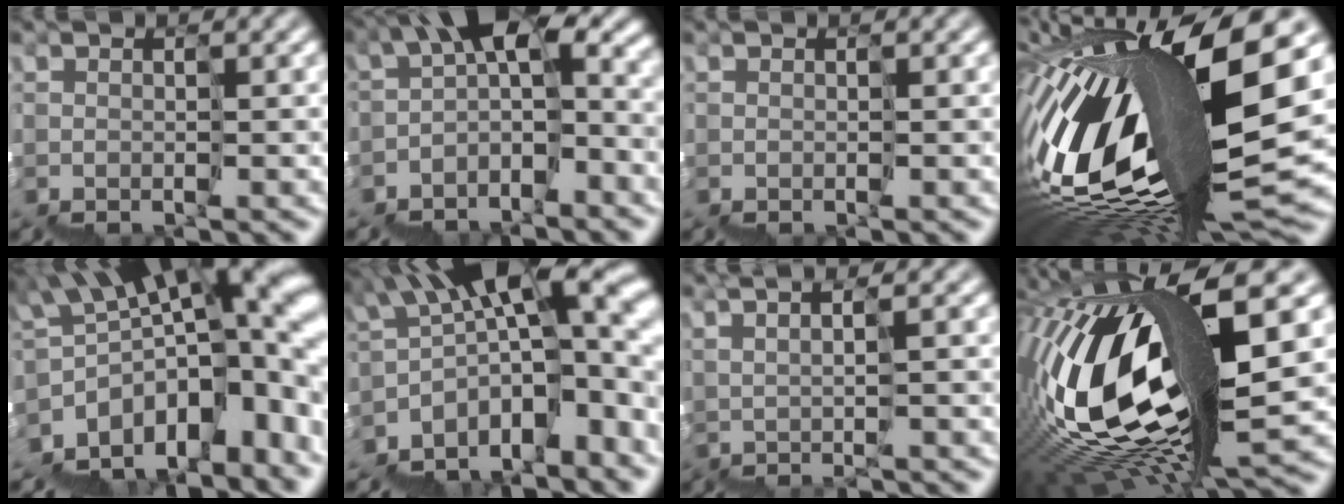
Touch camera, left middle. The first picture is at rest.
{"total": 5.4, "force": [-0.9, 2.6, 4.7], "torque": [-0.077, 0.025, -0.026]}
{"total": 0.0}
{"total": 15.4, "force": [3.0, 5.1, 14.2], "torque": [-0.277, 0.007, 0.056]}
{"total": 12.5, "force": [-2.4, 6.7, 10.3], "torque": [-0.150, 0.021, -0.034]}
{"total": 12.7, "force": [-1.8, 5.5, 11.3], "torque": [-0.162, 0.023, -0.022]}
{"total": 3.3, "force": [2.6, 0.1, 1.9], "torque": [-0.014, 0.036, 0.060]}
{"total": 14.4, "force": [2.2, 5.0, 13.3], "torque": [-0.282, 0.008, 0.052]}